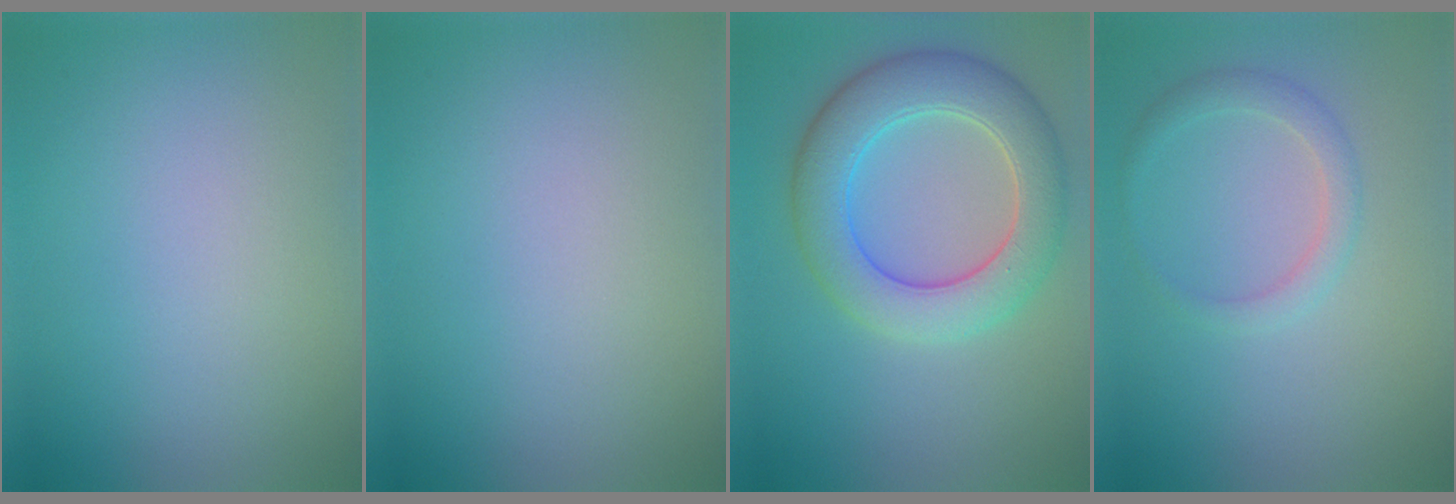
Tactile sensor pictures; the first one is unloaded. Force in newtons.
{"total": 0.0}
{"total": 7.0, "press": 7.0, "slide": 0.2}
{"total": 1.9, "press": 1.9, "slide": 0.1}